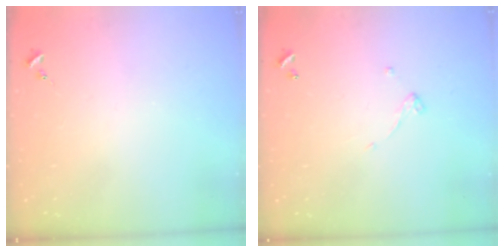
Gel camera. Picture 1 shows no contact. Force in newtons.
{"total": 4.9, "press": 4.9, "slide": 0.2}